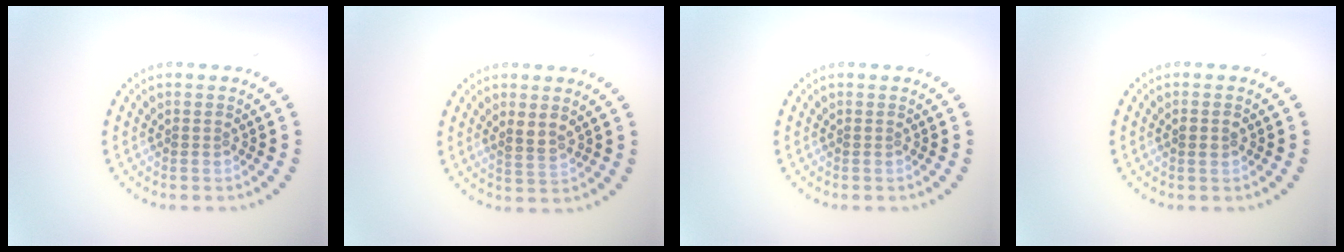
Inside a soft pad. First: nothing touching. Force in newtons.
{"total": 1.7, "press": 1.5, "slide": 0.8}
{"total": 0.0}
{"total": 1.1, "press": 1.1, "slide": 0.3}